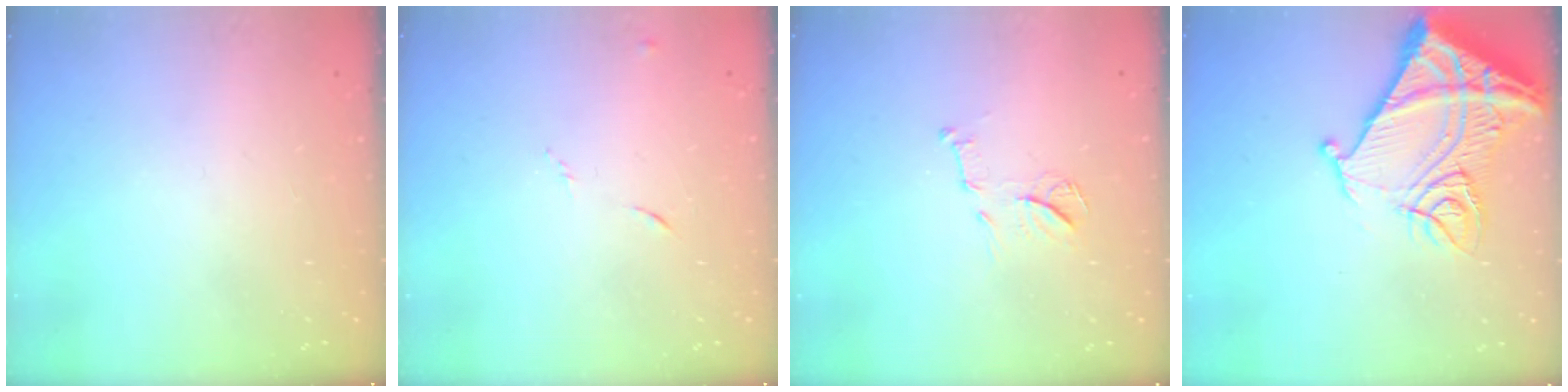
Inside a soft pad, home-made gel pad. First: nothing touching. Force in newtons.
{"total": 5.2, "press": 5.1, "slide": 0.6}
{"total": 9.0, "press": 9.0, "slide": 0.2}
{"total": 18.9, "press": 18.7, "slide": 2.3}